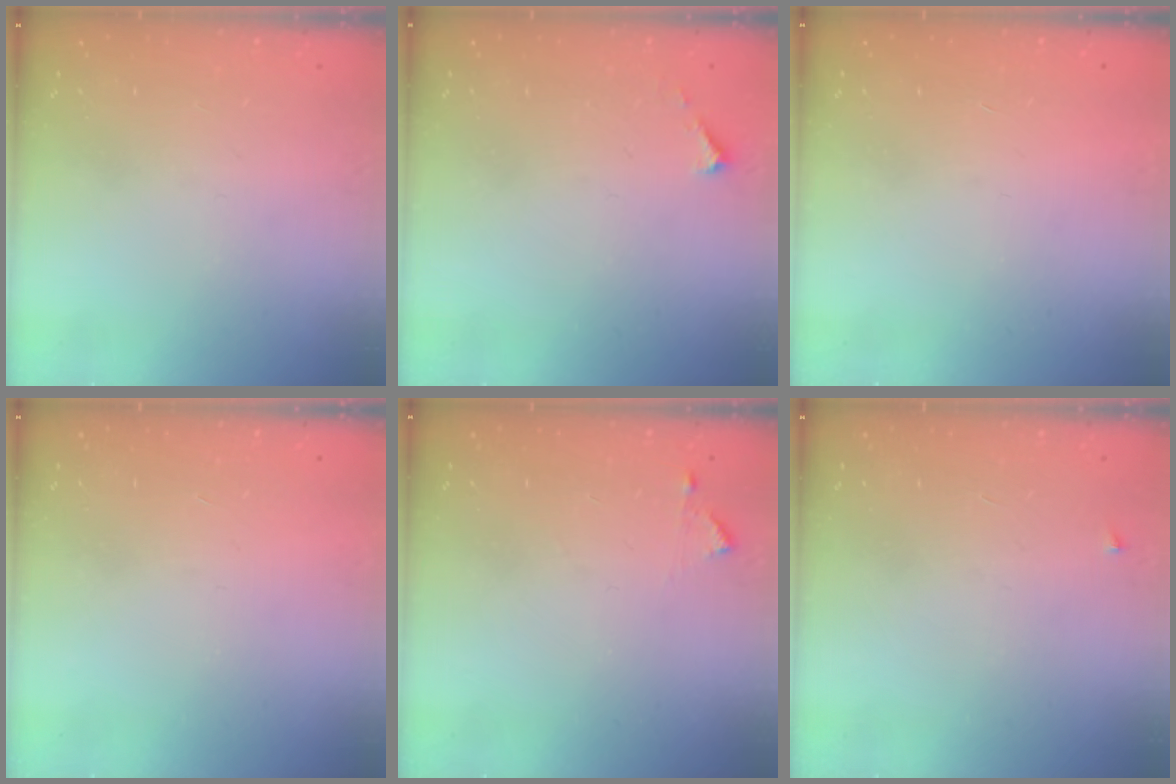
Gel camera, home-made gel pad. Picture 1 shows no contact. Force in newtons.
{"total": 2.1, "press": 2.1, "slide": 0.2}
{"total": 1.7, "press": 1.7, "slide": 0.1}
{"total": 1.7, "press": 1.7, "slide": 0.1}
{"total": 4.4, "press": 4.3, "slide": 0.4}
{"total": 2.5, "press": 2.4, "slide": 0.4}